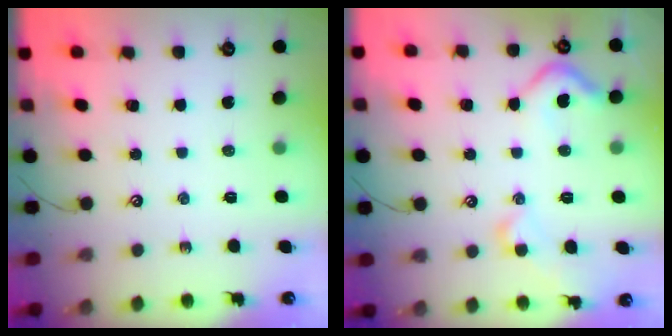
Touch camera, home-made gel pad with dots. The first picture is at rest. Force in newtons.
{"total": 6.6, "press": 6.6, "slide": 0.9}